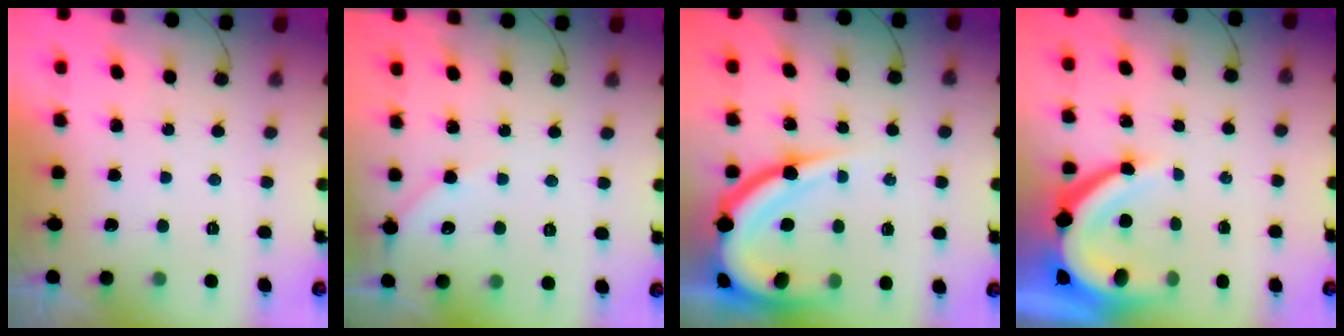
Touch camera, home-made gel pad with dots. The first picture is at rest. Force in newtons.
{"total": 2.9, "press": 2.9, "slide": 0.4}
{"total": 14.2, "press": 14.1, "slide": 1.6}
{"total": 11.0, "press": 10.9, "slide": 1.3}